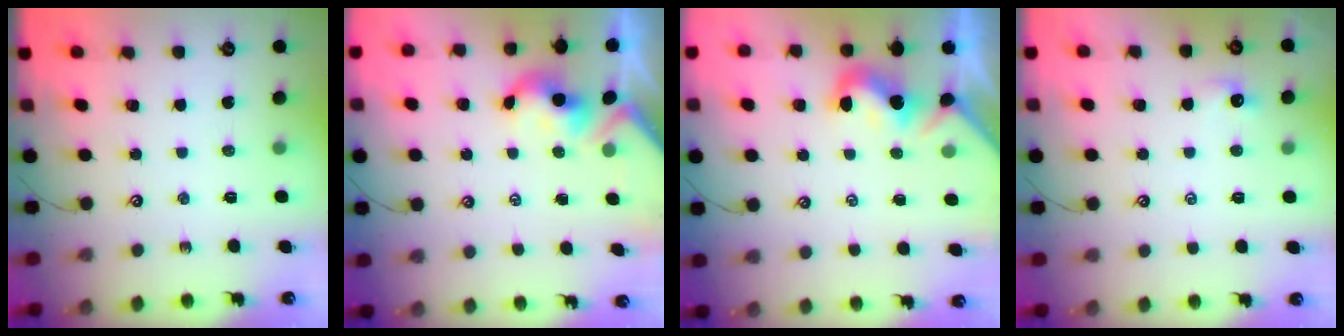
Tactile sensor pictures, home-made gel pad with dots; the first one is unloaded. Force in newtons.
{"total": 2.0, "press": 1.9, "slide": 0.8}
{"total": 0.0}
{"total": 0.9, "press": 0.8, "slide": 0.4}